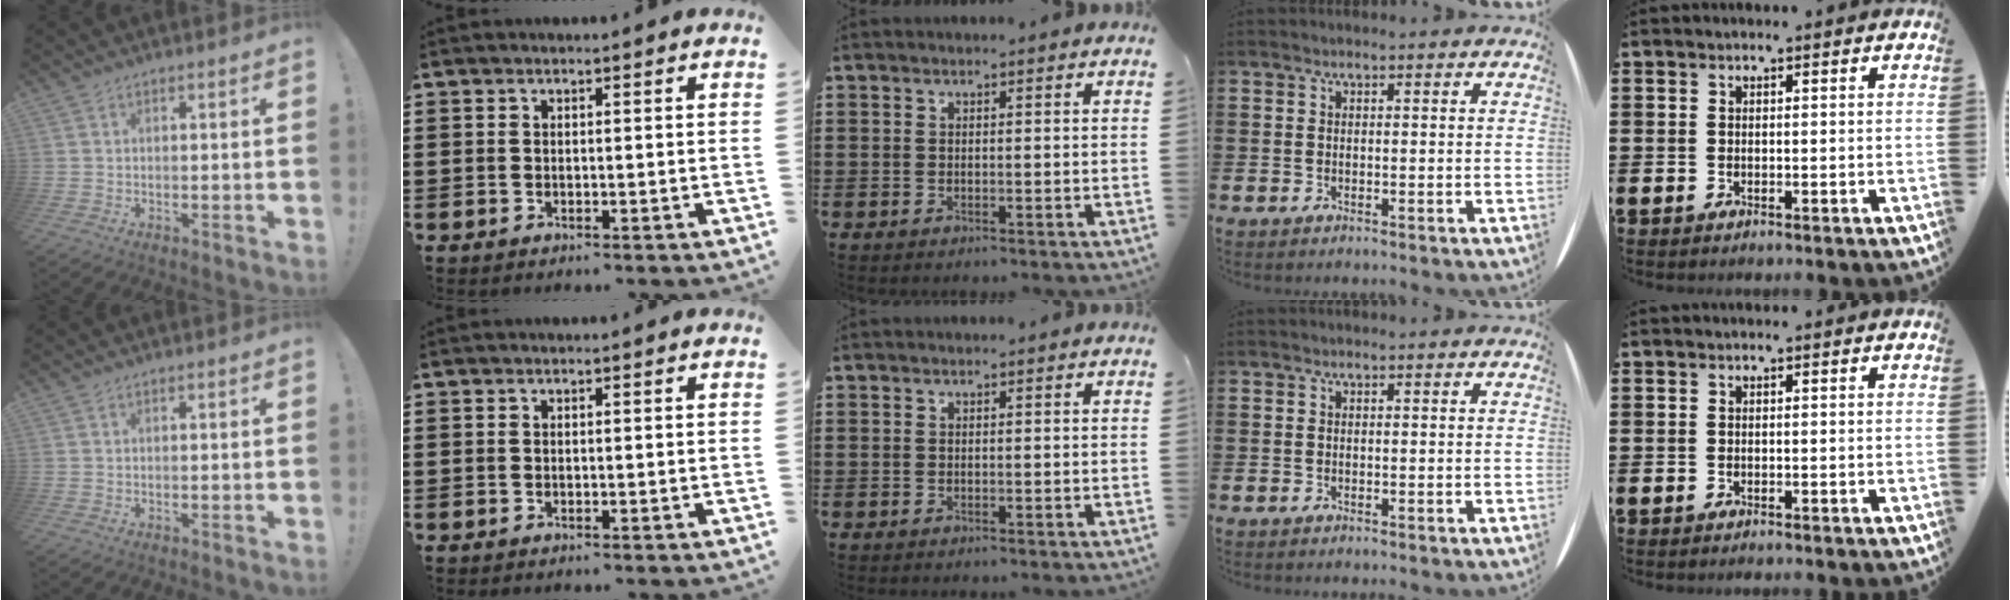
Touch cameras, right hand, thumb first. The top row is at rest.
{}